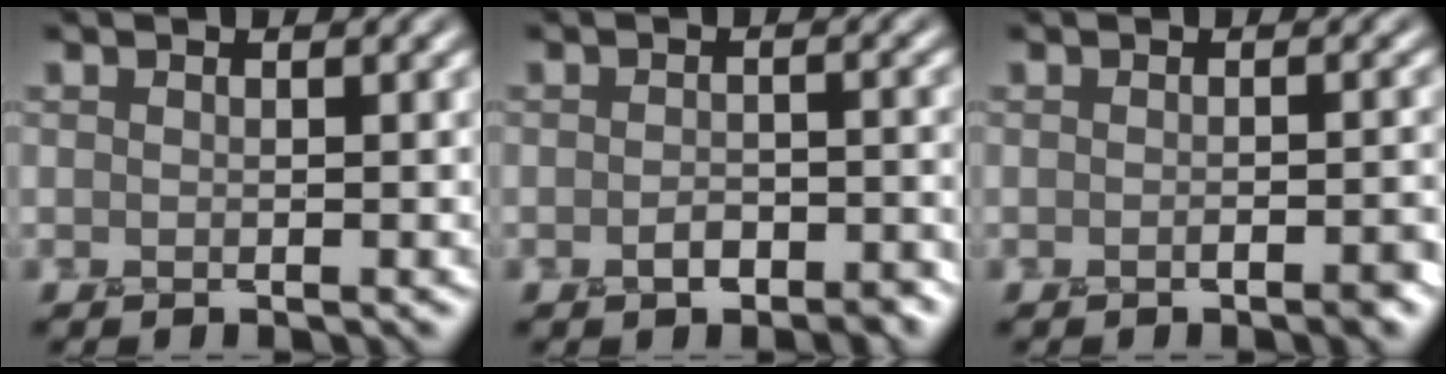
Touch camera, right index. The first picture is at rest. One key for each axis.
{"total": 2.3, "fx": -1.5, "fy": 1.2, "fz": 1.2, "tx": -0.018, "ty": 0.008, "tz": -0.023}
{"total": 1.8, "fx": -1.0, "fy": 0.5, "fz": 1.4, "tx": -0.017, "ty": 0.003, "tz": -0.017}